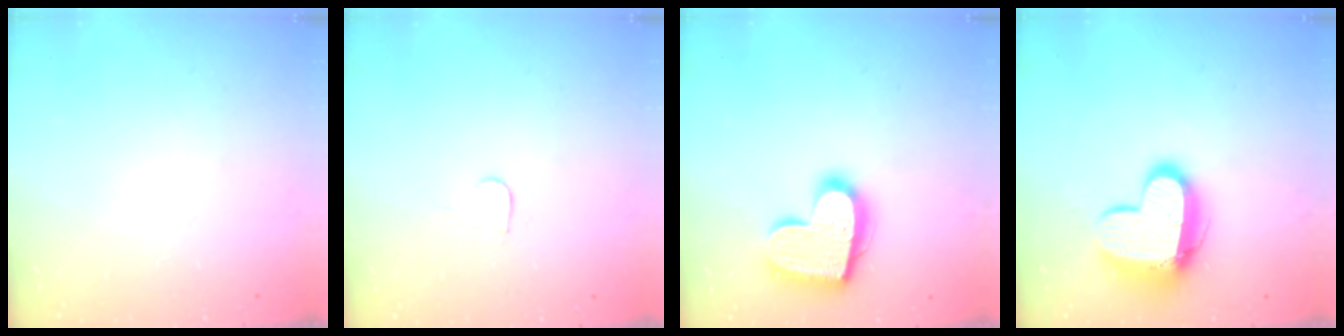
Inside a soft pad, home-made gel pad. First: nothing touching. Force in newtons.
{"total": 4.9, "press": 4.9, "slide": 0.3}
{"total": 16.9, "press": 16.8, "slide": 1.2}
{"total": 13.1, "press": 13.0, "slide": 1.1}